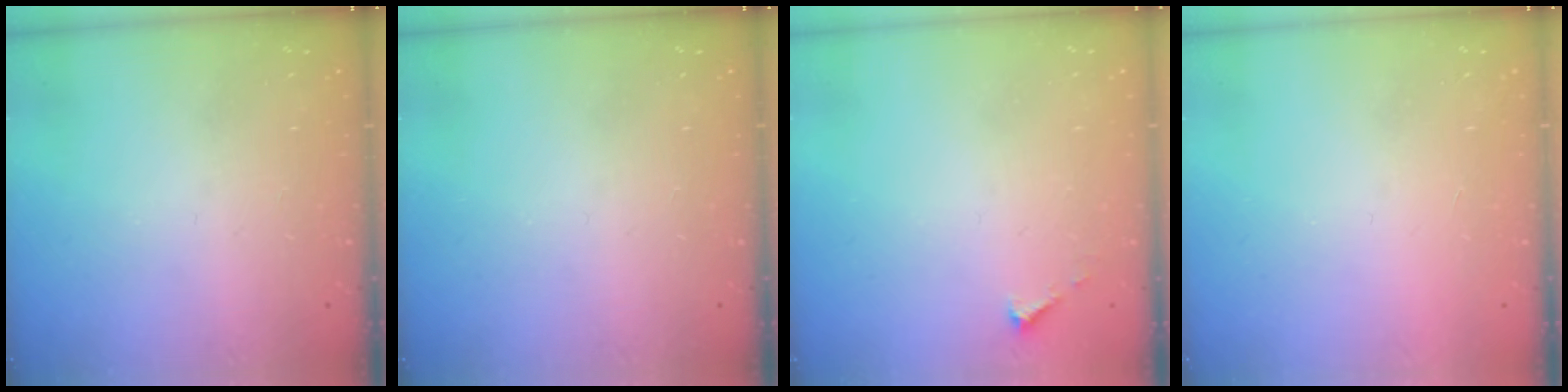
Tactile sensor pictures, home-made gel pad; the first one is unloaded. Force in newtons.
{"total": 0.0}
{"total": 2.1, "press": 2.1, "slide": 0.2}
{"total": 1.6, "press": 1.6, "slide": 0.1}